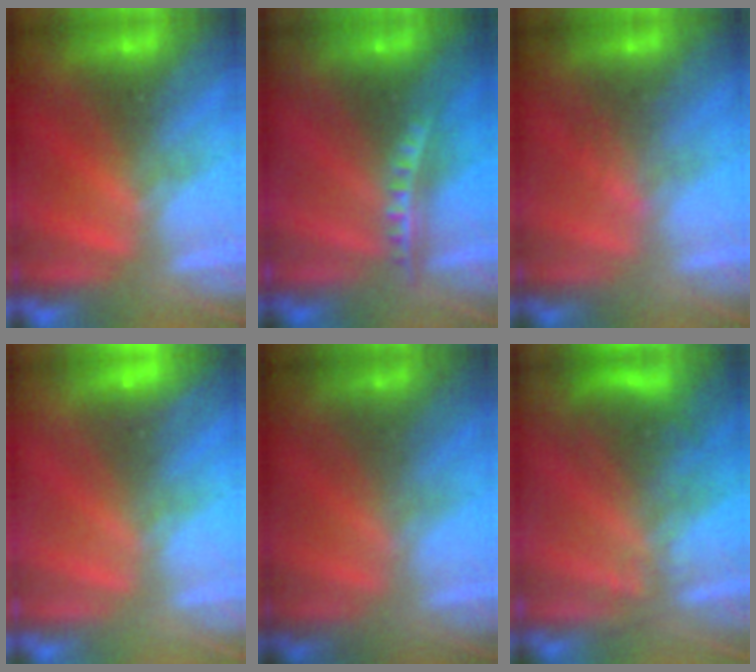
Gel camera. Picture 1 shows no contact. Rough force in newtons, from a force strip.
{"total": 7.9}
{"total": 1.3}
{"total": 2.3}
{"total": 1.7}
{"total": 2.9}